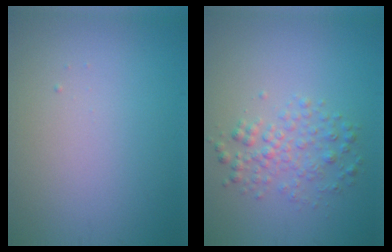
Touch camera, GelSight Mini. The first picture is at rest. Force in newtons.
{"total": 2.8, "press": 2.8, "slide": 0.0}